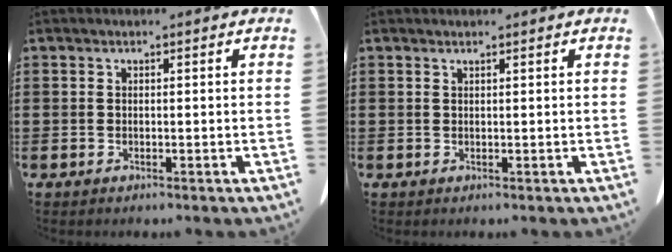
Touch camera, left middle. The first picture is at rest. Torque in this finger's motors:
{"motor_torque": [-0.60, 0.85, -0.02, -0.01]}